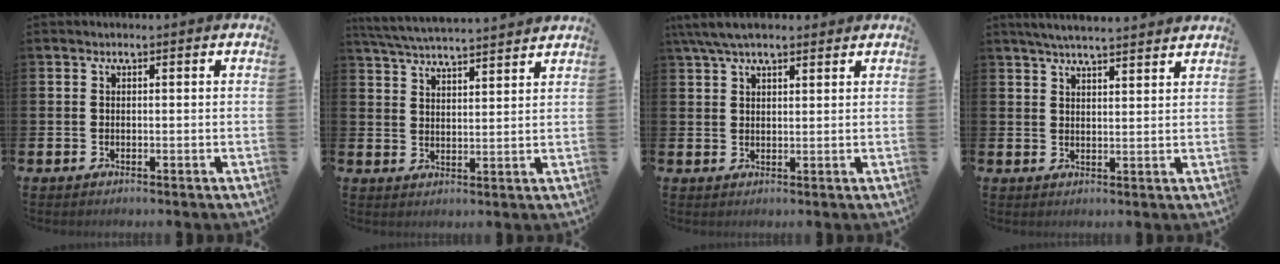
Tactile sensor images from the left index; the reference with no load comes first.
{"total": 5.4, "force": [5.4, -0.1, 0.8], "torque": [-0.036, -0.035, 0.095]}
{"total": 5.3, "force": [4.5, 1.6, 2.4], "torque": [-0.057, -0.006, 0.083]}
{"total": 4.7, "force": [4.5, -0.1, 1.1], "torque": [-0.028, -0.018, 0.081]}